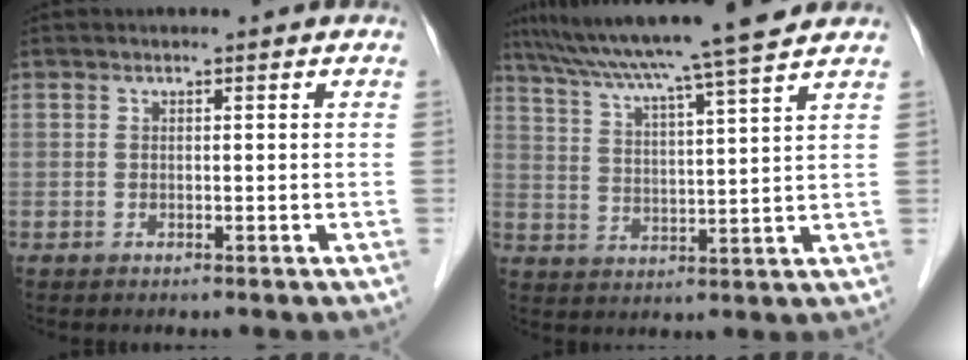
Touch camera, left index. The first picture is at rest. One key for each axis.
{"total": 15.3, "fx": 13.0, "fy": -1.2, "fz": 8.1, "tx": -0.140, "ty": 0.013, "tz": 0.192}